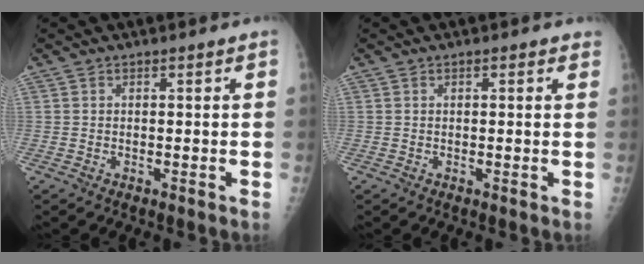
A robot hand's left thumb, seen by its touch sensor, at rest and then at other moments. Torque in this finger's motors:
{"motor_torque": [-0.25, -0.10, -0.14, -0.04, -0.02]}